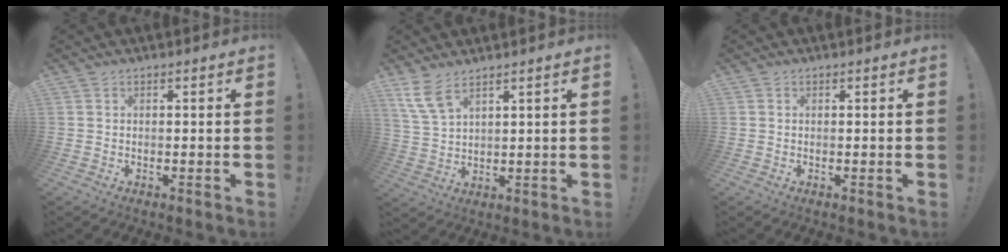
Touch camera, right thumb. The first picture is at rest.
{"total": 7.2, "force": [5.2, 2.4, 4.4], "torque": [-0.088, -0.022, 0.101]}
{"total": 0.0}